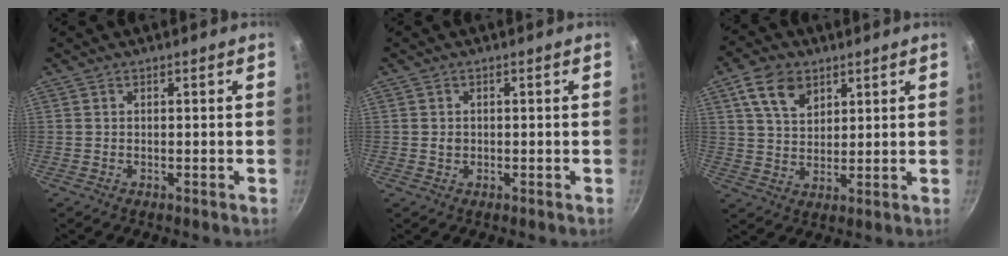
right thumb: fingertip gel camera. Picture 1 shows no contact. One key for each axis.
{"total": 1.1, "fx": 0.1, "fy": 1.1, "fz": 0.3, "tx": -0.002, "ty": -0.001, "tz": 0.002}
{"total": 8.3, "fx": 4.2, "fy": 5.5, "fz": 4.6, "tx": -0.065, "ty": -0.010, "tz": 0.078}